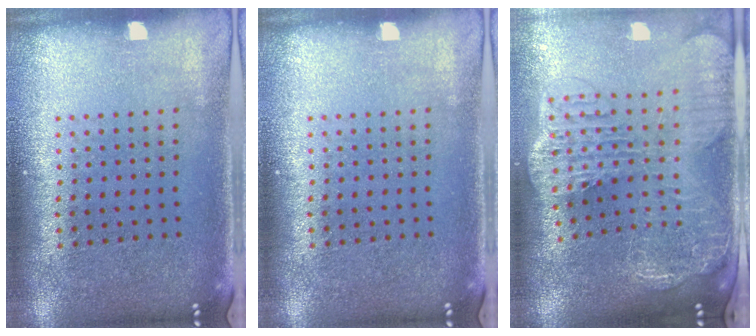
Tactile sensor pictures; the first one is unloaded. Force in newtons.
{"total": 0.0}
{"total": 3.5, "press": 2.8, "slide": 2.1}